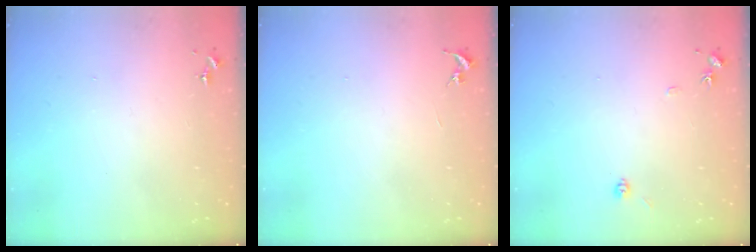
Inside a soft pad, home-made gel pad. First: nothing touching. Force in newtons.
{"total": 0.0}
{"total": 6.6, "press": 6.5, "slide": 0.7}